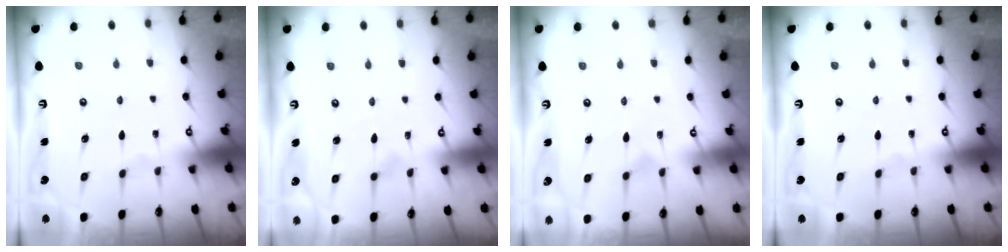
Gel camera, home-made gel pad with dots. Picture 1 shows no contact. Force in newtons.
{"total": 3.2, "press": 3.2, "slide": 0.1}
{"total": 7.5, "press": 7.5, "slide": 0.2}
{"total": 0.0}